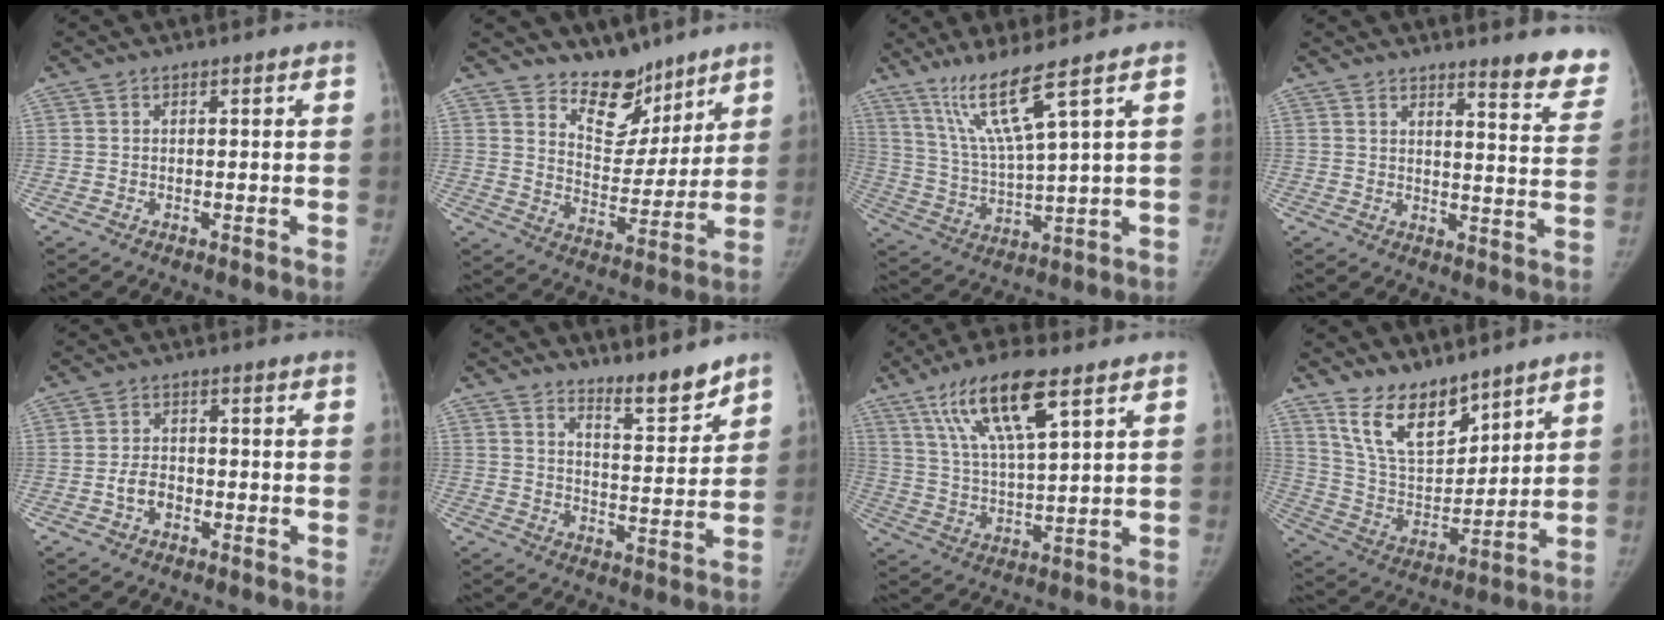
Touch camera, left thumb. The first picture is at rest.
{"total": 11.0, "force": [8.8, 5.8, 2.9], "torque": [-0.003, -0.073, 0.156]}
{"total": 9.9, "force": [6.5, -1.0, 7.5], "torque": [-0.156, -0.046, 0.144]}
{"total": 10.4, "force": [8.8, 1.8, 5.2], "torque": [-0.032, -0.066, 0.092]}
{"total": 3.7, "force": [-1.5, 2.6, 2.1], "torque": [-0.031, 0.016, -0.030]}
{"total": 7.5, "force": [6.7, 1.3, 3.2], "torque": [-0.033, -0.065, 0.109]}
{"total": 14.0, "force": [7.8, 3.5, 11.0], "torque": [-0.199, -0.022, 0.149]}
{"total": 13.6, "force": [10.1, 6.2, 6.6], "torque": [-0.082, -0.069, 0.203]}